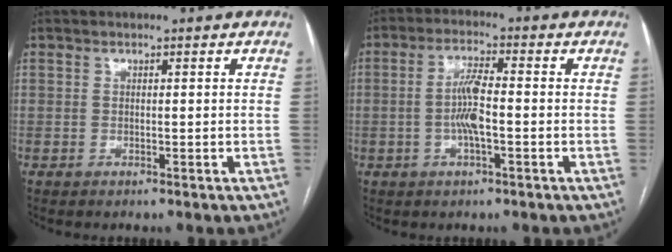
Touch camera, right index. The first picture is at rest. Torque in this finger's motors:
{"motor_torque": [1.25, 0.18, 0.73, 0.14]}